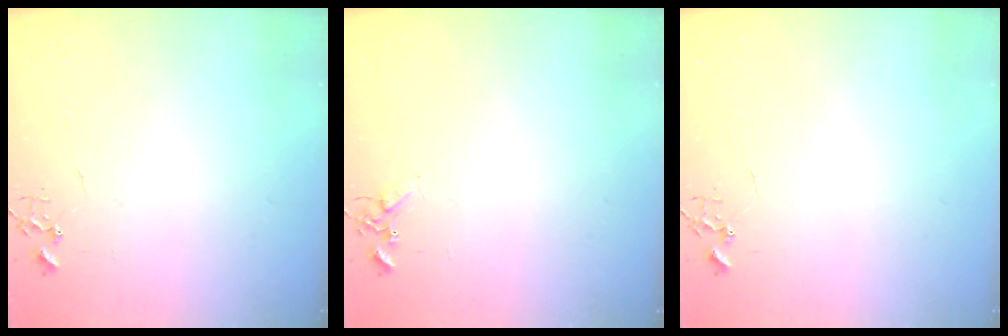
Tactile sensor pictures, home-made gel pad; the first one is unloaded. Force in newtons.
{"total": 4.7, "press": 4.6, "slide": 0.6}
{"total": 0.0}